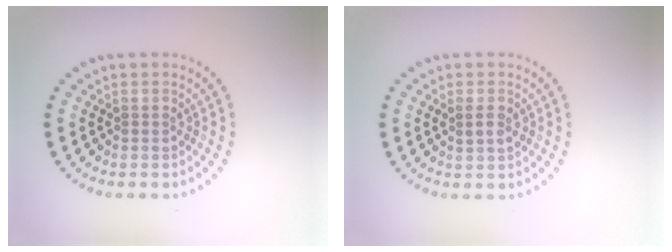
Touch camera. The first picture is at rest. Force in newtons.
{"total": 1.3, "press": 1.3, "slide": 0.2}